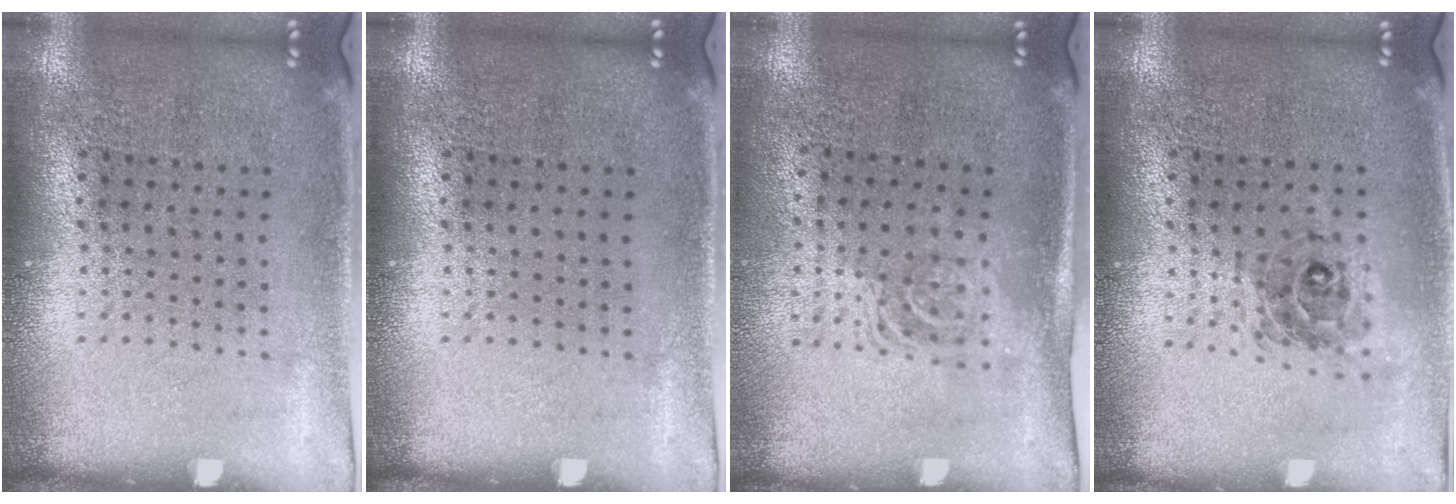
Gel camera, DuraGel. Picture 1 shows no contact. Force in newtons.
{"total": 0.0}
{"total": 1.7, "press": 1.3, "slide": 1.1}
{"total": 0.7, "press": 0.7, "slide": 0.1}